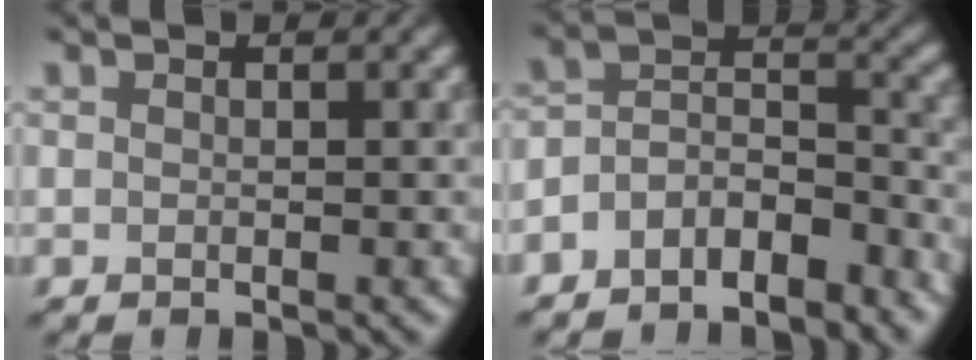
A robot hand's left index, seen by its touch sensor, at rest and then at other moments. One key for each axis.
{"total": 5.4, "fx": -3.7, "fy": 2.6, "fz": 3.0, "tx": -0.045, "ty": 0.007, "tz": -0.072}